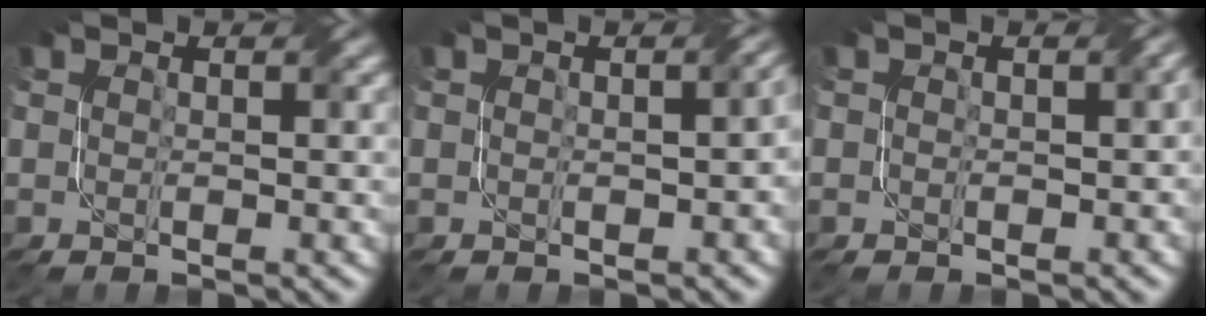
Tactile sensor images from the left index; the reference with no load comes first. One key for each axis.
{"total": 2.3, "fx": 0.0, "fy": 1.0, "fz": 2.0, "tx": -0.021, "ty": 0.004, "tz": 0.004}
{"total": 1.3, "fx": 0.2, "fy": 0.8, "fz": 1.0, "tx": -0.013, "ty": 0.002, "tz": 0.001}